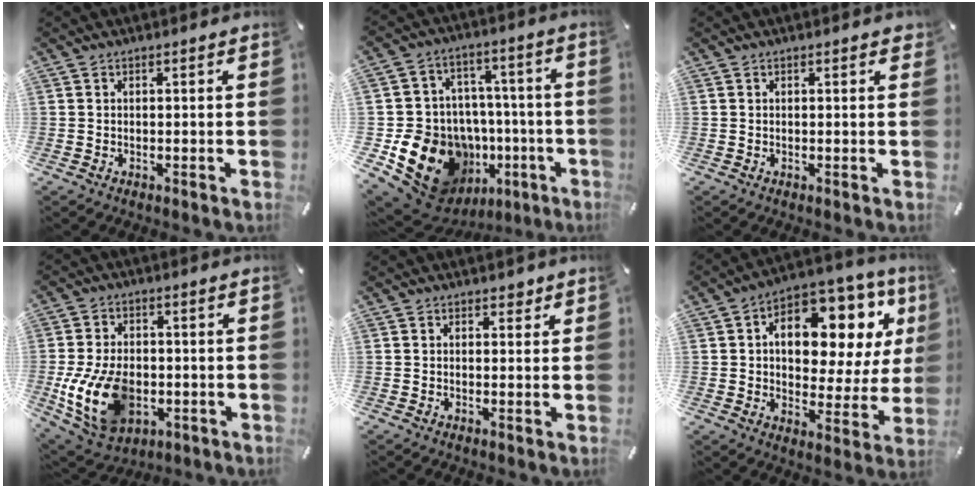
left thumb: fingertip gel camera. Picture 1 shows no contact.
{"total": 21.1, "force": [-7.5, 16.5, 10.8], "torque": [-0.179, 0.032, -0.092]}
{"total": 0.7, "force": [0.3, 0.3, 0.5], "torque": [-0.002, 0.000, 0.003]}
{"total": 15.6, "force": [-3.3, 10.7, 10.8], "torque": [-0.229, 0.003, -0.060]}
{"total": 1.6, "force": [1.0, 1.2, 0.6], "torque": [0.003, -0.003, 0.014]}
{"total": 15.3, "force": [6.0, 9.1, 10.7], "torque": [-0.158, -0.044, 0.100]}